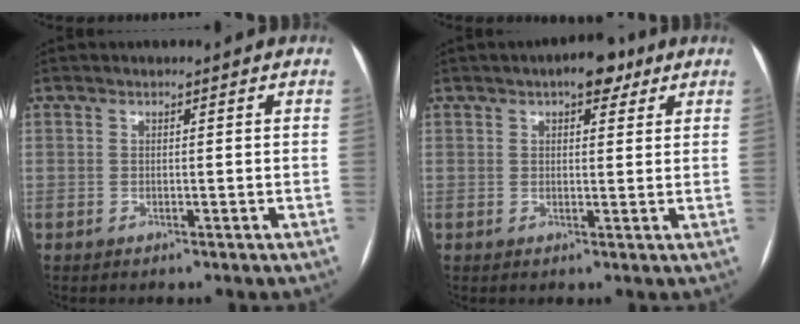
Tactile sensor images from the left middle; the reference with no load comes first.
{"total": 5.0, "force": [3.0, 2.1, 3.4], "torque": [-0.047, 0.017, 0.038]}